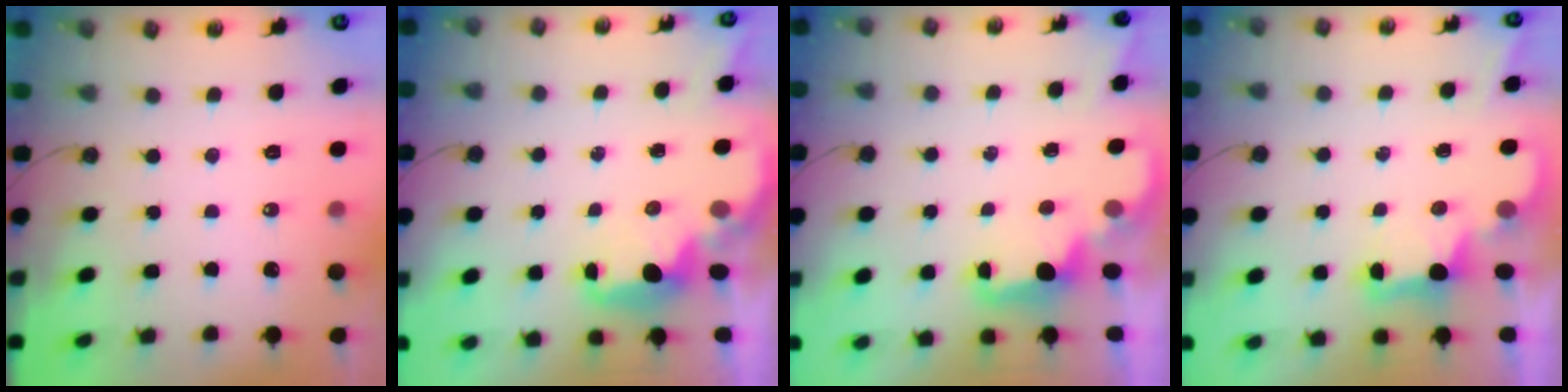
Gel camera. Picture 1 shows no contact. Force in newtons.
{"total": 2.8, "press": 2.8, "slide": 0.4}
{"total": 2.0, "press": 1.9, "slide": 0.8}
{"total": 2.4, "press": 2.3, "slide": 0.7}